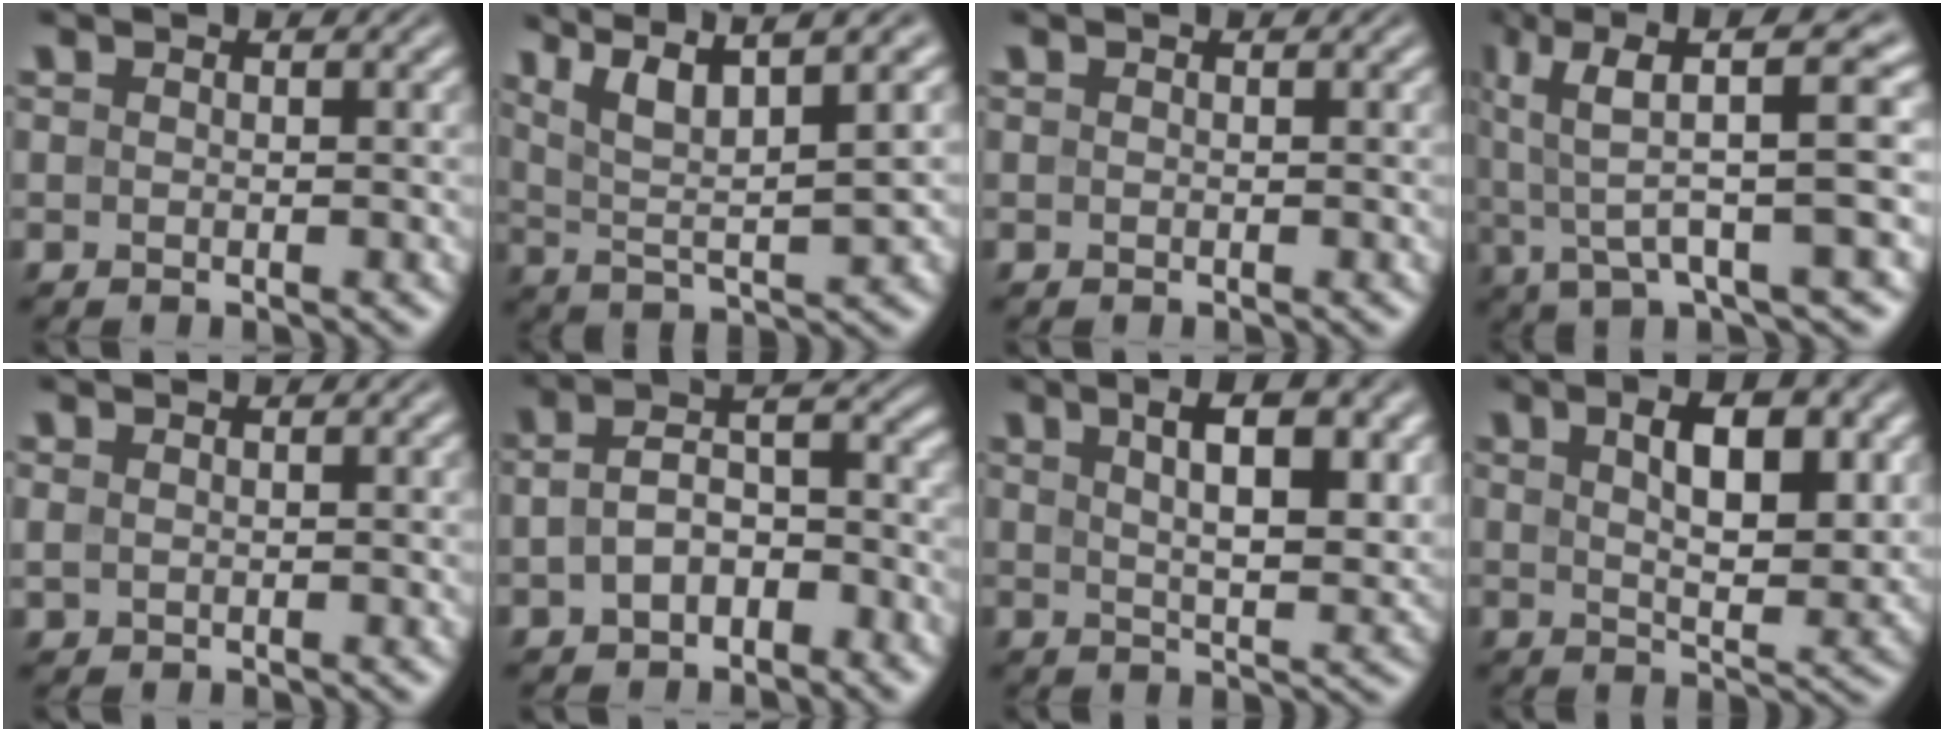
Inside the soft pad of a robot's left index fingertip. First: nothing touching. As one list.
[{"total": 7.5, "force": [4.8, 1.5, 5.6], "torque": [-0.096, 0.015, 0.079]}, {"total": 0.0}, {"total": 8.5, "force": [2.7, 1.8, 7.9], "torque": [-0.136, 0.018, 0.044]}, {"total": 0.7, "force": [0.3, 0.5, 0.3], "torque": [-0.011, -0.001, 0.009]}, {"total": 5.3, "force": [-1.4, 3.0, 4.0], "torque": [-0.071, 0.009, -0.033]}, {"total": 6.9, "force": [2.7, 2.3, 6.0], "torque": [-0.085, 0.003, 0.043]}, {"total": 6.5, "force": [2.2, 2.6, 5.6], "torque": [-0.087, -0.001, 0.039]}]